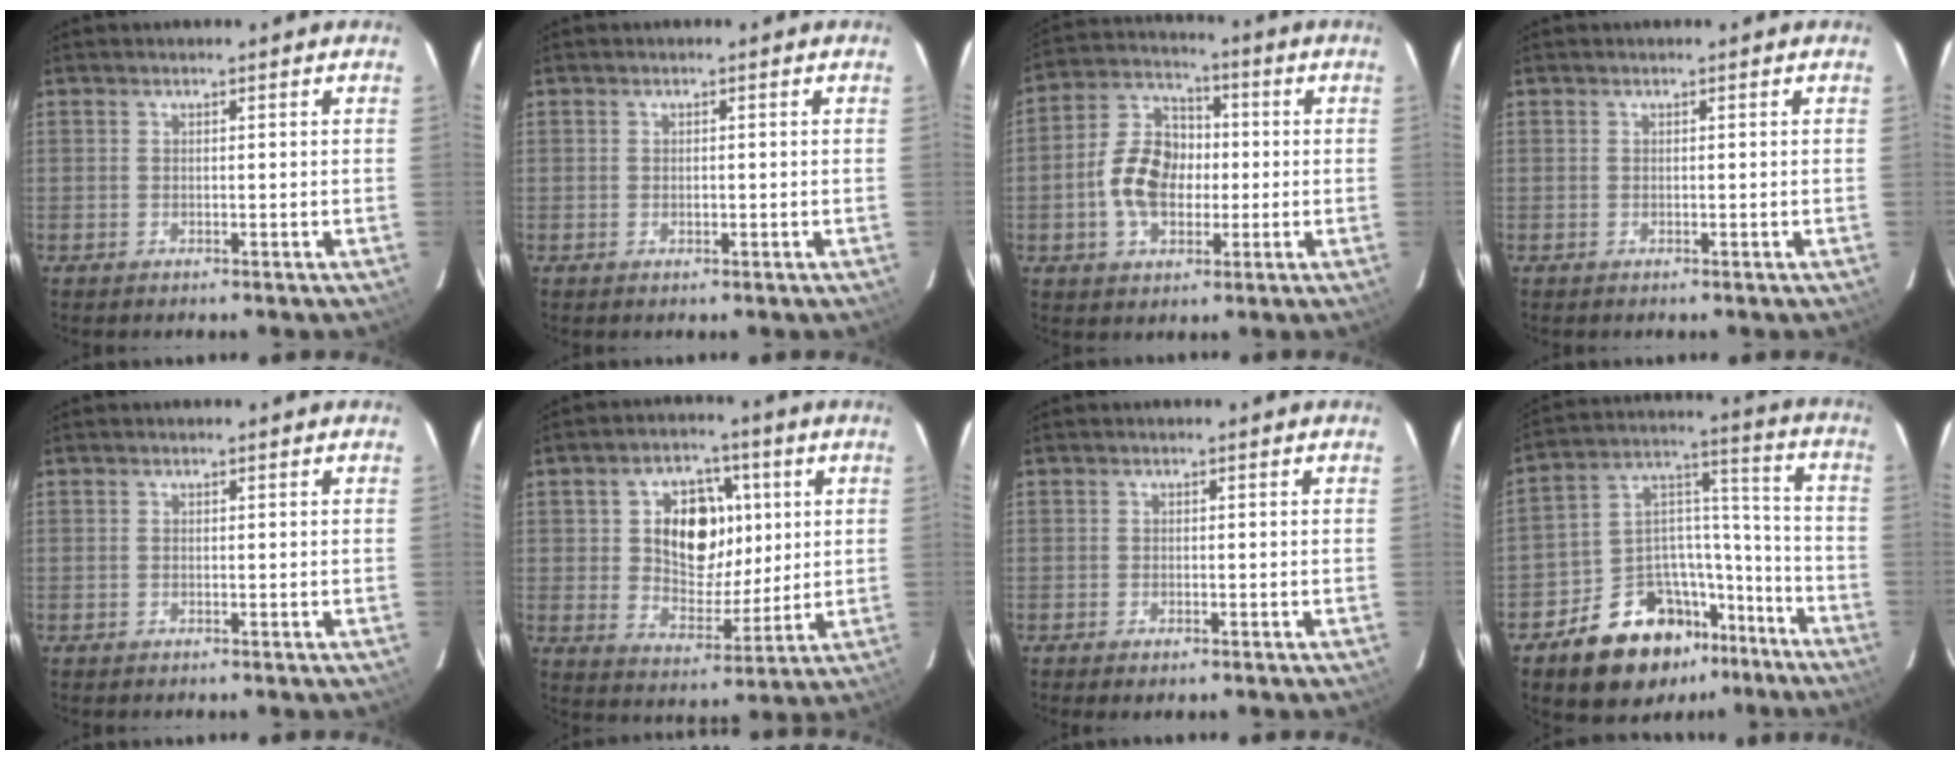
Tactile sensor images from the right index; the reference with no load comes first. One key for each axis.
{"total": 0.8, "fx": -0.1, "fy": 0.6, "fz": 0.5, "tx": -0.008, "ty": 0.003, "tz": 0.001}
{"total": 11.9, "fx": -1.7, "fy": 8.3, "fz": 8.3, "tx": -0.166, "ty": 0.028, "tz": -0.028}
{"total": 0.0}
{"total": 0.0}
{"total": 12.8, "fx": 2.9, "fy": 9.1, "fz": 8.5, "tx": -0.157, "ty": 0.012, "tz": 0.056}
{"total": 1.4, "fx": -1.0, "fy": 0.6, "fz": 0.7, "tx": -0.016, "ty": -0.005, "tz": -0.017}
{"total": 18.9, "fx": -13.0, "fy": 11.1, "fz": 7.9, "tx": -0.151, "ty": 0.063, "tz": -0.186}